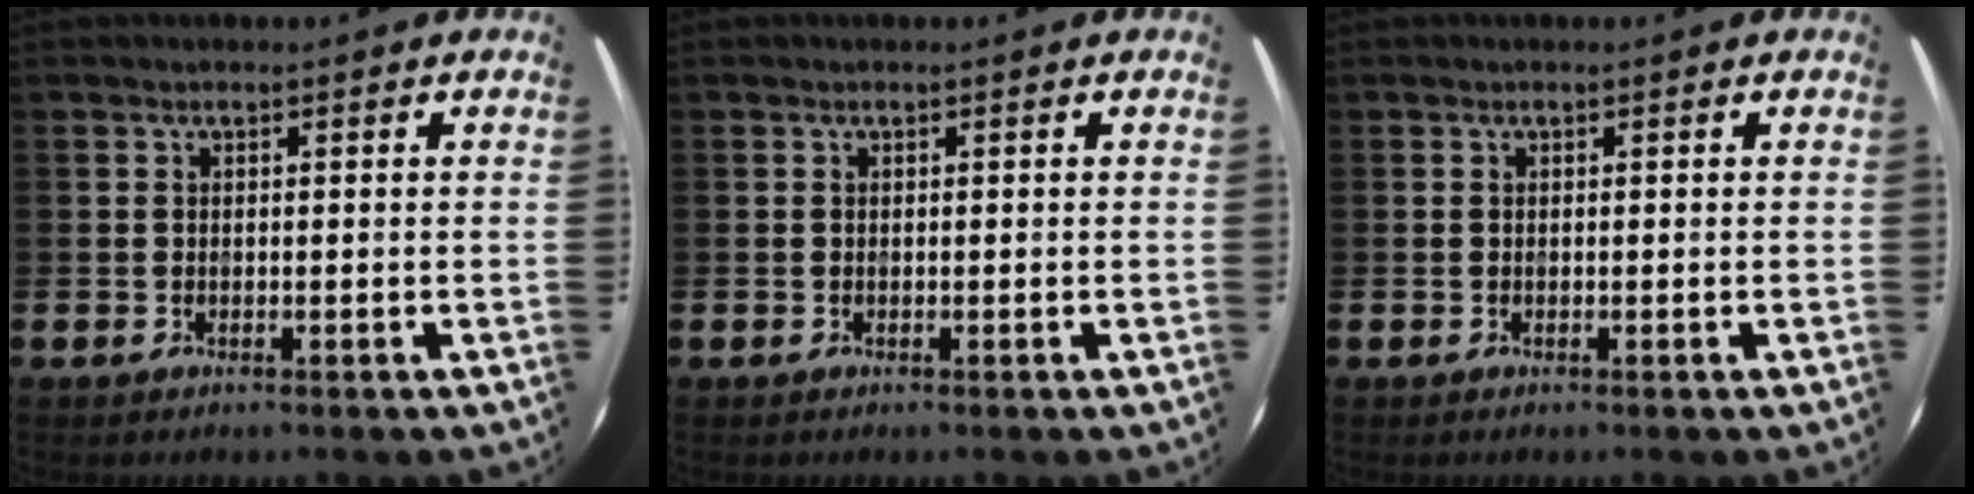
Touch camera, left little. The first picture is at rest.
{"total": 0.0}
{"total": 0.0}